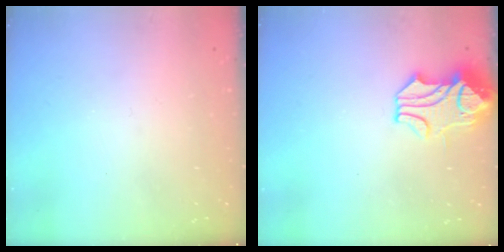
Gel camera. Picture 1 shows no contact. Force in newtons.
{"total": 2.4, "press": 2.1, "slide": 1.1}